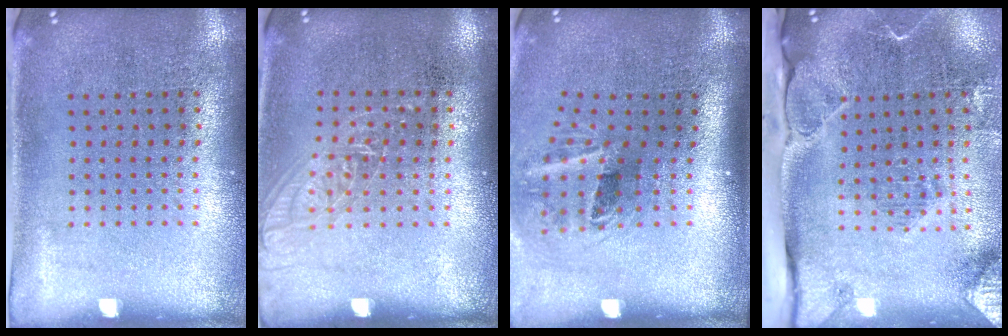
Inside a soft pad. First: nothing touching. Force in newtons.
{"total": 1.2, "press": 1.1, "slide": 0.4}
{"total": 2.1, "press": 1.3, "slide": 1.7}
{"total": 2.7, "press": 2.2, "slide": 1.6}